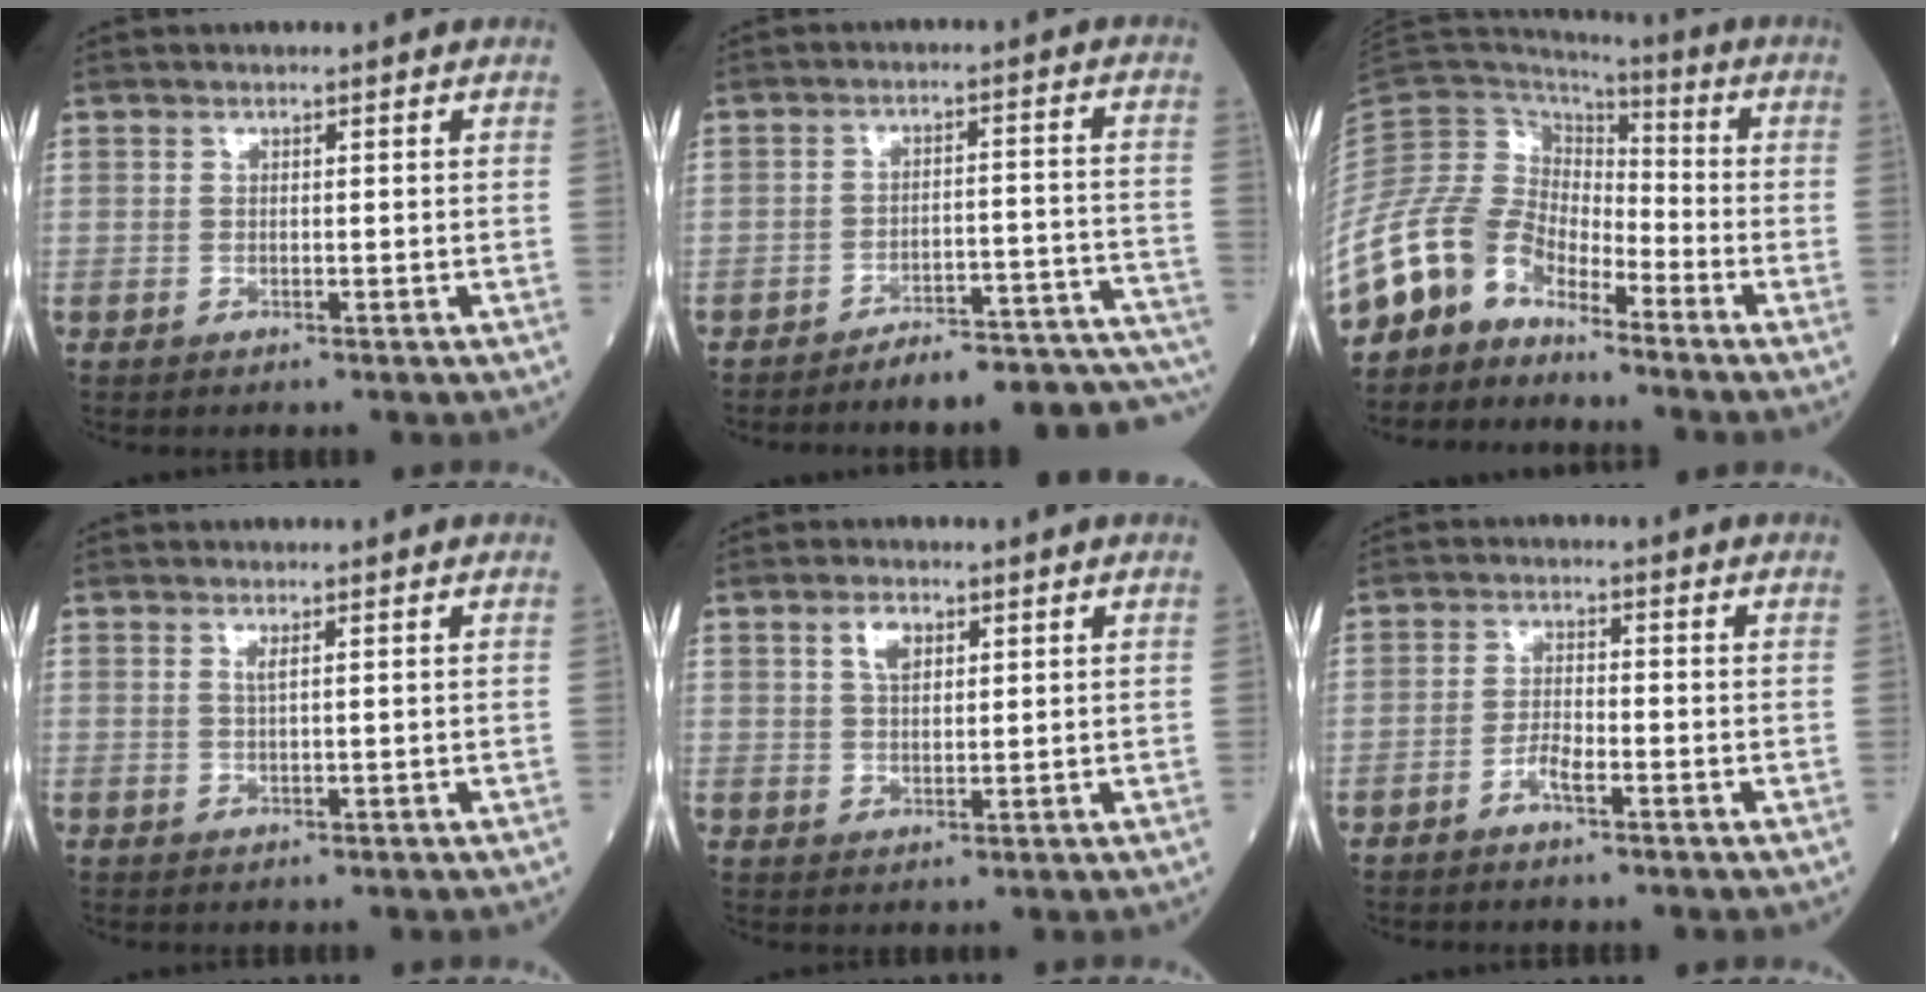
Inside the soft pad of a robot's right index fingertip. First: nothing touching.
{"total": 16.2, "force": [-15.5, 1.7, 4.5], "torque": [-0.004, 0.035, -0.195]}
{"total": 14.1, "force": [-11.1, 6.5, 5.8], "torque": [-0.135, 0.025, -0.221]}
{"total": 0.9, "force": [0.5, -0.1, 0.7], "torque": [-0.021, -0.004, 0.010]}
{"total": 3.3, "force": [1.6, 1.7, 2.4], "torque": [-0.046, 0.005, 0.031]}
{"total": 2.6, "force": [-1.7, 0.5, 2.0], "torque": [-0.036, 0.004, -0.034]}